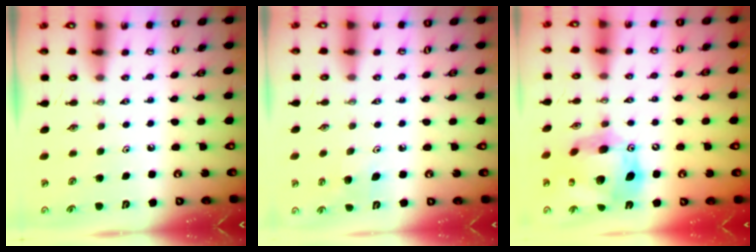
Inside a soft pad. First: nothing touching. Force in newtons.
{"total": 6.9, "press": 6.7, "slide": 1.7}
{"total": 19.0, "press": 18.9, "slide": 1.8}